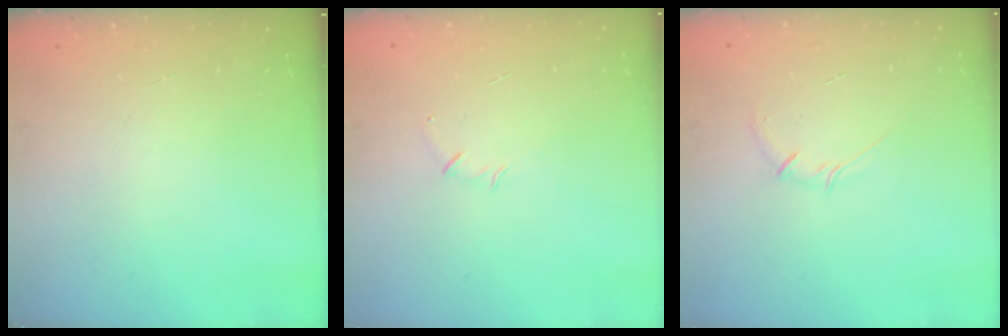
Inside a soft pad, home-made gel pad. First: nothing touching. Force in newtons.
{"total": 3.9, "press": 3.7, "slide": 1.2}
{"total": 5.1, "press": 4.9, "slide": 1.4}